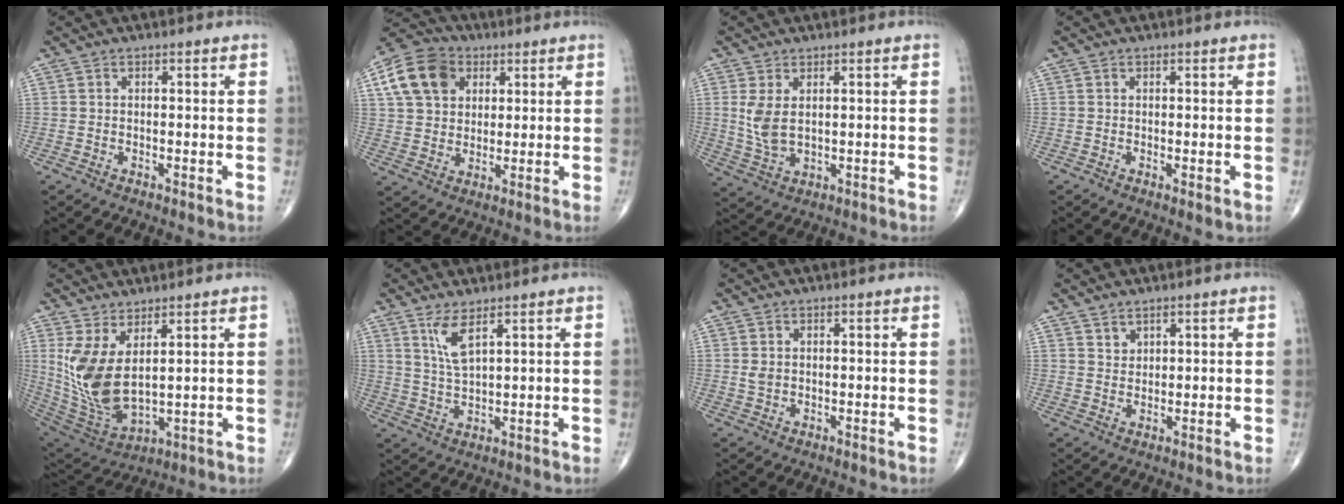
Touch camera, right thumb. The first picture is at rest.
{"total": 12.4, "force": [4.7, 9.4, 6.6], "torque": [-0.105, 0.000, 0.078]}
{"total": 5.6, "force": [1.3, 3.2, 4.5], "torque": [-0.092, -0.006, 0.036]}
{"total": 0.8, "force": [0.0, 0.3, 0.7], "torque": [-0.015, -0.005, -0.001]}
{"total": 13.4, "force": [3.6, 6.1, 11.3], "torque": [-0.232, -0.035, 0.094]}
{"total": 5.0, "force": [2.8, 1.0, 3.9], "torque": [-0.085, -0.024, 0.066]}
{"total": 1.4, "force": [0.2, 1.1, 0.9], "torque": [-0.015, 0.000, 0.007]}
{"total": 1.8, "force": [1.5, 0.9, 0.4], "torque": [0.007, -0.012, 0.026]}